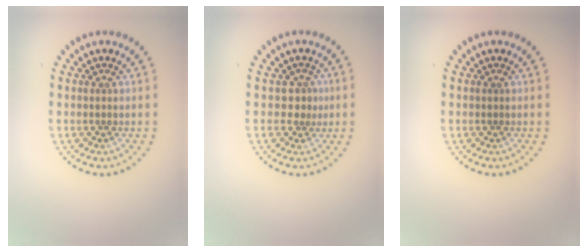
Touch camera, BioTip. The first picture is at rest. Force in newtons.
{"total": 1.6, "press": 1.2, "slide": 1.1}
{"total": 0.0}